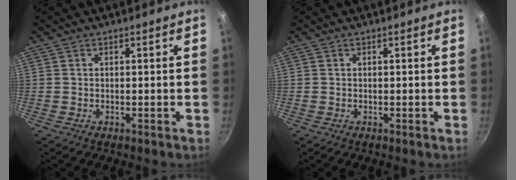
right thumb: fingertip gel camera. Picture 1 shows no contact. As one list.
[{"total": 0.0}]